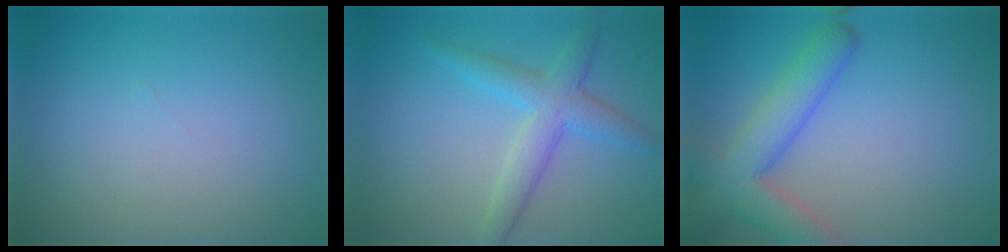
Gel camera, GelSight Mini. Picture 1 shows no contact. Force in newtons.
{"total": 3.8, "press": 3.8, "slide": 0.2}
{"total": 6.1, "press": 6.1, "slide": 0.4}